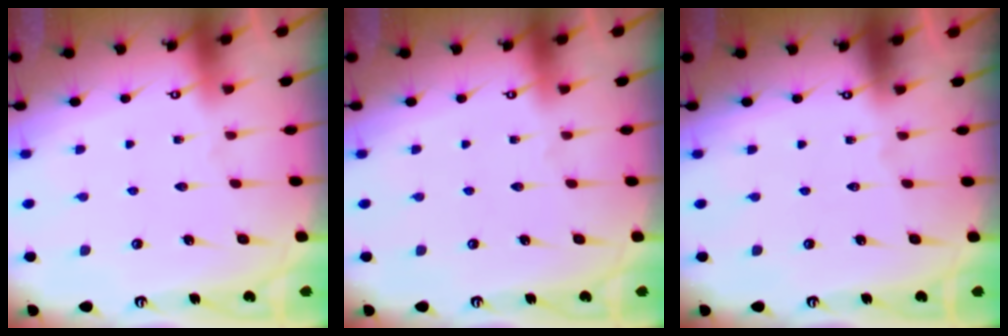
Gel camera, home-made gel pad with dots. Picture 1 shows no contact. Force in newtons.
{"total": 0.0}
{"total": 0.0}